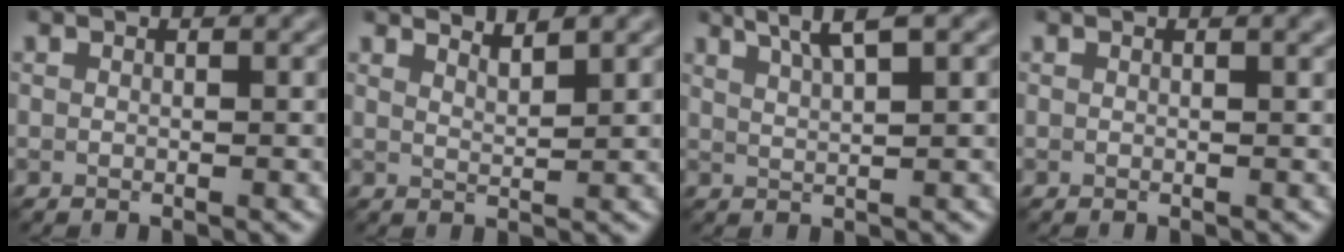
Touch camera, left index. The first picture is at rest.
{"total": 2.1, "force": [1.9, 0.4, 0.9], "torque": [-0.004, 0.002, 0.026]}
{"total": 3.7, "force": [2.5, 0.7, 2.7], "torque": [-0.031, 0.008, 0.036]}
{"total": 1.0, "force": [0.6, 0.3, 0.7], "torque": [-0.004, 0.005, 0.007]}